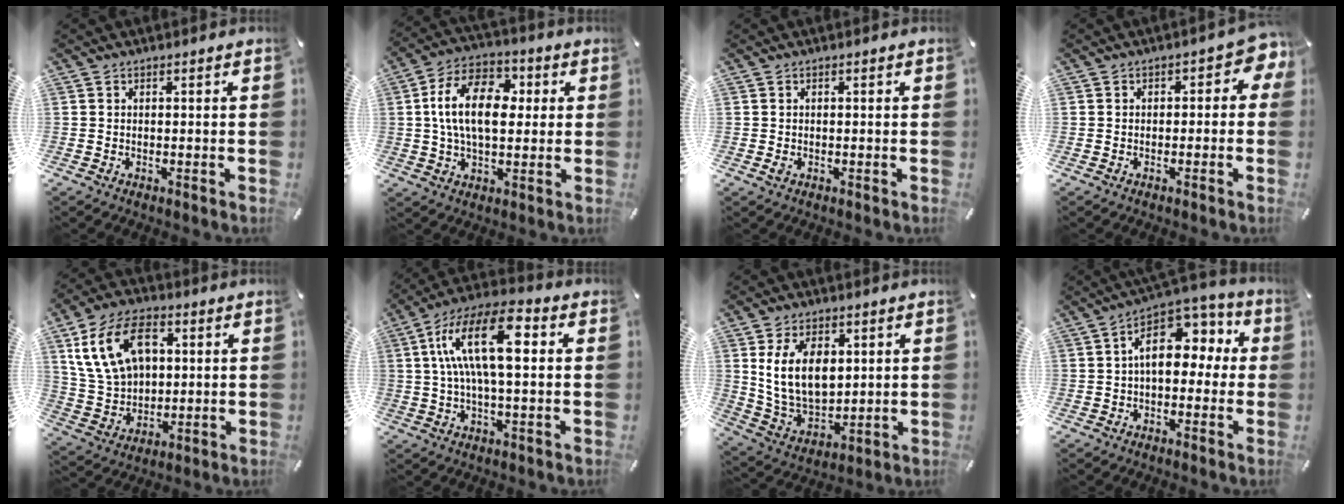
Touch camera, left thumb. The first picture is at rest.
{"total": 14.8, "force": [1.8, 9.2, 11.4], "torque": [-0.224, 0.013, 0.030]}
{"total": 0.7, "force": [-0.1, 0.5, 0.5], "torque": [-0.009, 0.001, -0.003]}
{"total": 3.7, "force": [-0.3, 2.4, 2.8], "torque": [-0.039, 0.009, -0.011]}
{"total": 15.7, "force": [5.0, 11.2, 9.9], "torque": [-0.213, 0.008, 0.094]}
{"total": 16.5, "force": [3.3, 6.2, 14.9], "torque": [-0.304, 0.002, 0.053]}
{"total": 12.9, "force": [3.8, 8.7, 8.7], "torque": [-0.188, -0.008, 0.067]}
{"total": 11.9, "force": [3.1, 7.2, 8.9], "torque": [-0.128, -0.018, 0.053]}